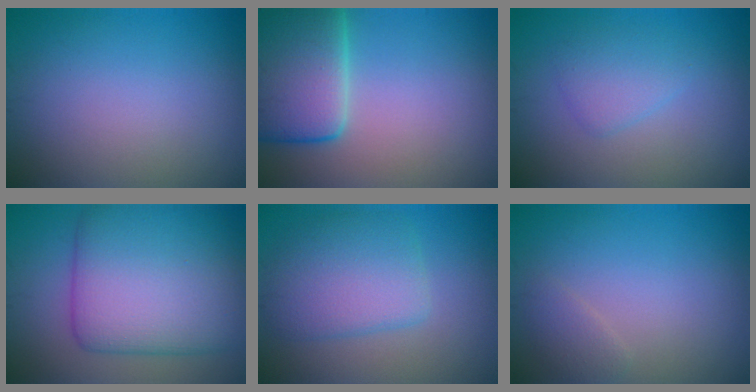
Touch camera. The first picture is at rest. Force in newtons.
{"total": 9.0, "press": 9.0, "slide": 0.6}
{"total": 2.3, "press": 2.3, "slide": 0.1}
{"total": 11.1, "press": 11.1, "slide": 0.1}
{"total": 5.2, "press": 5.2, "slide": 0.1}
{"total": 1.2, "press": 1.2, "slide": 0.1}